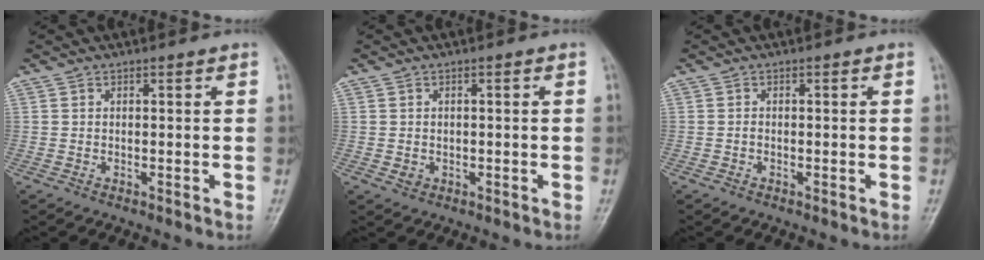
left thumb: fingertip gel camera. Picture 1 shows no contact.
{"total": 1.5, "force": [-0.3, 1.3, 0.5], "torque": [-0.005, 0.003, -0.001]}
{"total": 0.5, "force": [-0.3, 0.3, 0.2], "torque": [-0.008, 0.000, -0.009]}